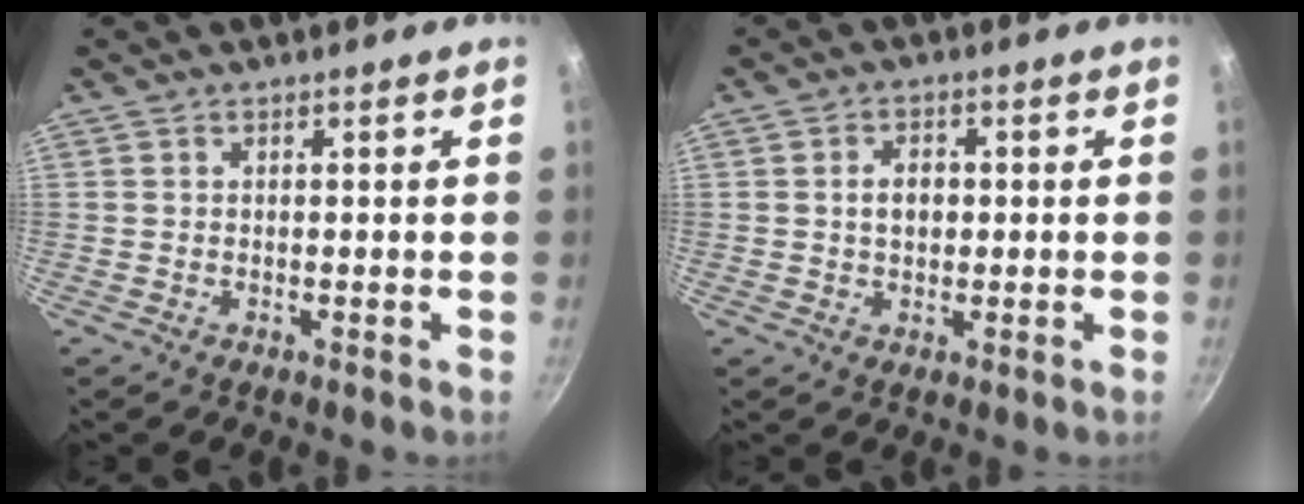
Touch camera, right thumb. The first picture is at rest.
{"total": 3.8, "force": [0.2, 2.8, 2.5], "torque": [-0.023, 0.009, 0.003]}